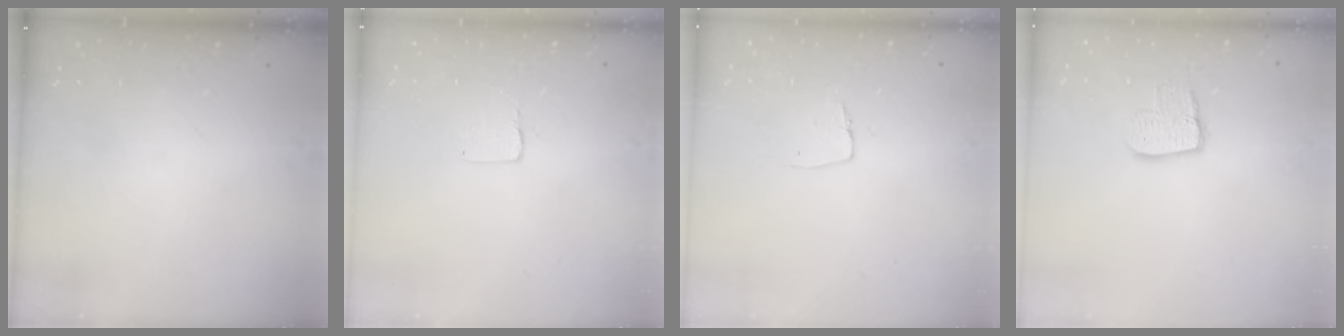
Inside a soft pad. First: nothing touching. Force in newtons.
{"total": 1.0, "press": 1.0, "slide": 0.1}
{"total": 4.9, "press": 4.8, "slide": 0.3}
{"total": 8.9, "press": 8.8, "slide": 0.5}